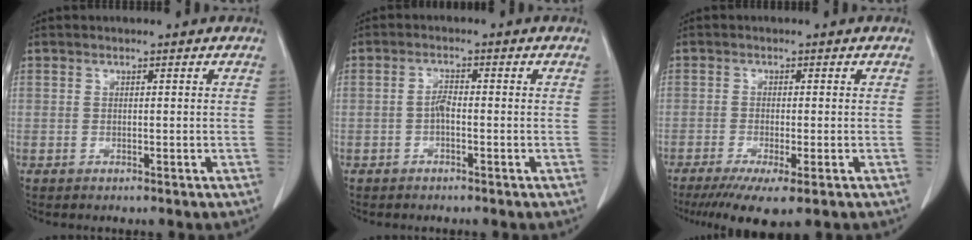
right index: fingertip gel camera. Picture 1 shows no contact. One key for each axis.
{"total": 1.7, "fx": -0.6, "fy": 0.5, "fz": 1.5, "tx": -0.029, "ty": 0.003, "tz": -0.011}
{"total": 7.1, "fx": -4.6, "fy": 0.8, "fz": 5.3, "tx": -0.082, "ty": -0.019, "tz": -0.073}